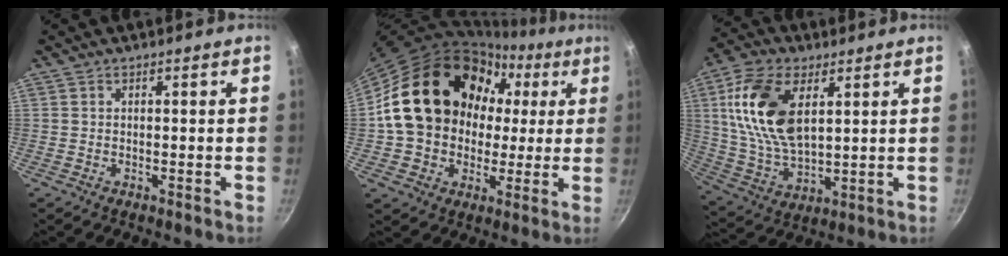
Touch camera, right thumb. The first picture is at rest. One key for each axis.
{"total": 22.3, "fx": 3.3, "fy": 18.1, "fz": 12.7, "tx": -0.181, "ty": 0.039, "tz": 0.059}
{"total": 17.4, "fx": 5.2, "fy": 9.6, "fz": 13.6, "tx": -0.250, "ty": -0.009, "tz": 0.107}